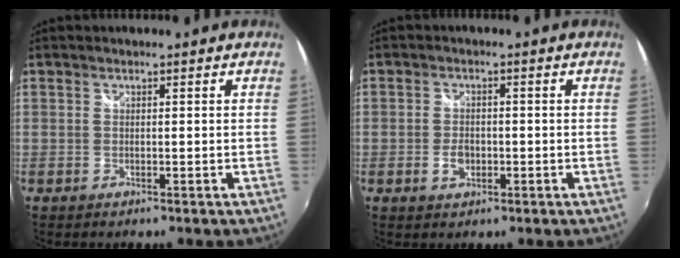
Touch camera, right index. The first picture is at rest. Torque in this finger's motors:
{"motor_torque": [0.47, -0.17, 0.22, 0.02]}